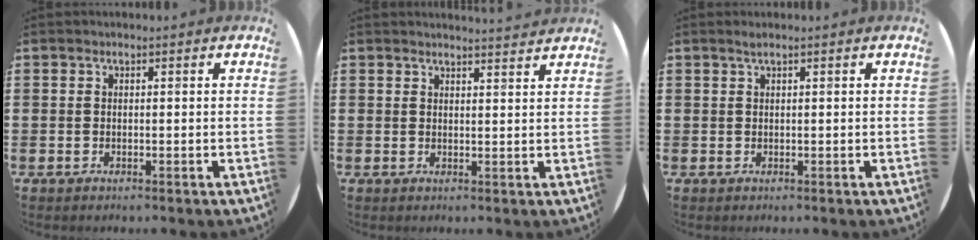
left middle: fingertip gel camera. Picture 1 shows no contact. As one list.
[{"total": 2.4, "force": [2.4, -0.3, 0.1], "torque": [-0.003, -0.010, 0.043]}, {"total": 0.7, "force": [0.4, -0.1, 0.6], "torque": [-0.009, 0.001, 0.007]}]